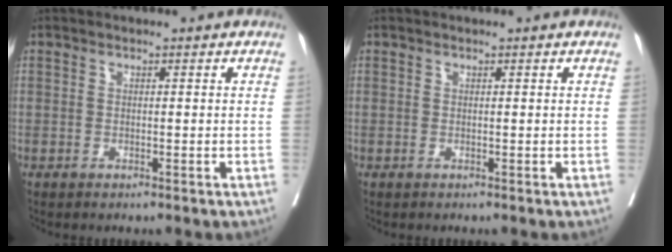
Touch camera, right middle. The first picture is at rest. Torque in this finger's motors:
{"motor_torque": [0.00, 0.00, 0.00, 0.00]}